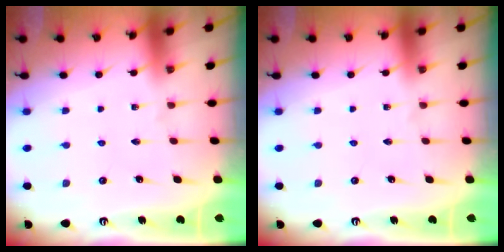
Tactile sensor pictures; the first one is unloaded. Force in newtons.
{"total": 0.0}